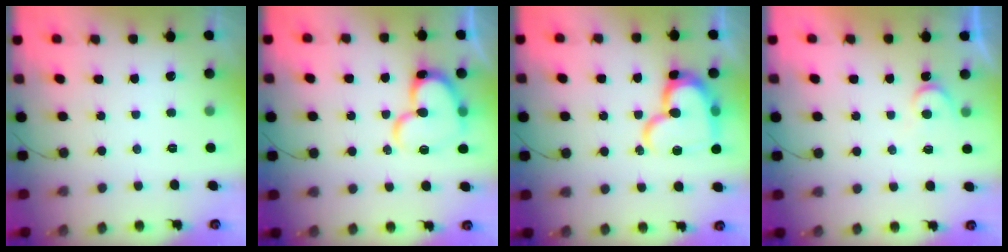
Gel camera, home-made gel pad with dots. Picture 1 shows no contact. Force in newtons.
{"total": 14.6, "press": 14.5, "slide": 1.6}
{"total": 17.5, "press": 17.5, "slide": 1.0}
{"total": 4.4, "press": 4.4, "slide": 0.4}